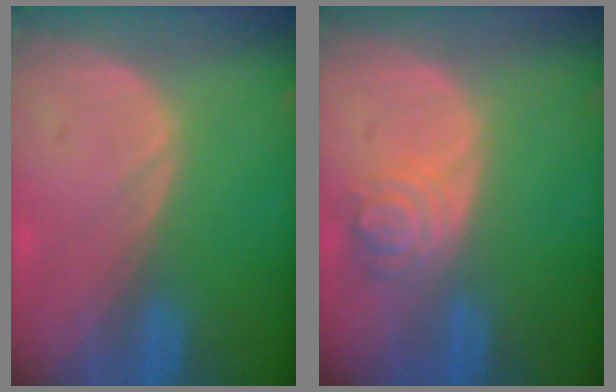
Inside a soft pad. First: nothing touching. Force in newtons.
{"total": 4.2, "press": 4.2, "slide": 0.7}